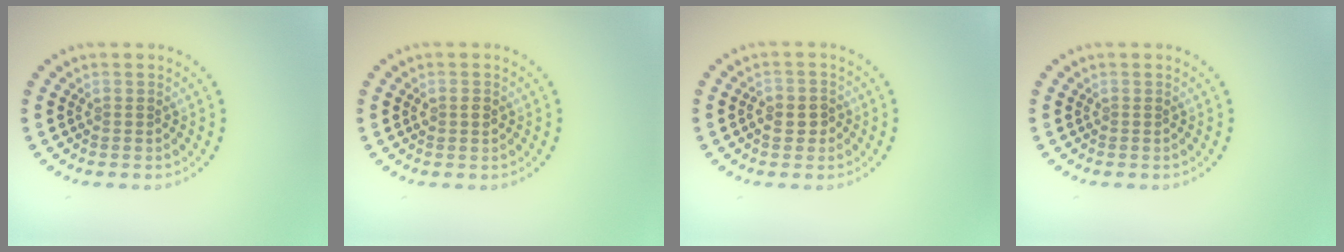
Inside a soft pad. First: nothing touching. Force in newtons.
{"total": 1.2, "press": 1.2, "slide": 0.1}
{"total": 2.3, "press": 2.2, "slide": 0.5}
{"total": 0.0}